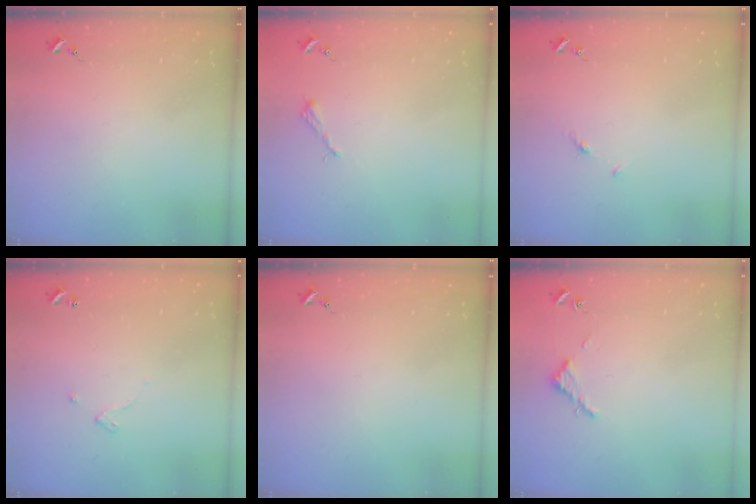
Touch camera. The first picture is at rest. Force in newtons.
{"total": 2.2, "press": 2.2, "slide": 0.3}
{"total": 3.9, "press": 3.8, "slide": 0.5}
{"total": 2.6, "press": 2.6, "slide": 0.2}
{"total": 0.0}
{"total": 2.8, "press": 2.8, "slide": 0.3}